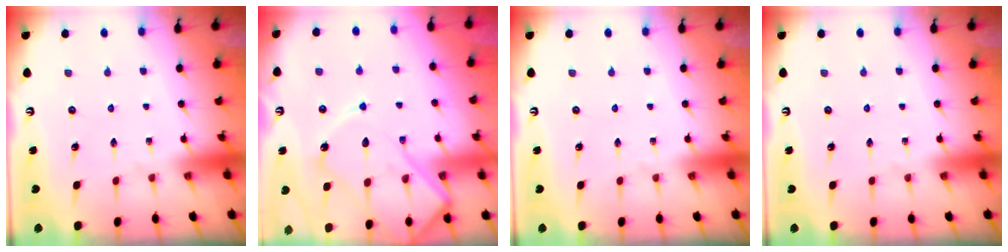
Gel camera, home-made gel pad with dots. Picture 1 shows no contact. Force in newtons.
{"total": 16.0, "press": 16.0, "slide": 1.4}
{"total": 0.0}
{"total": 0.0}